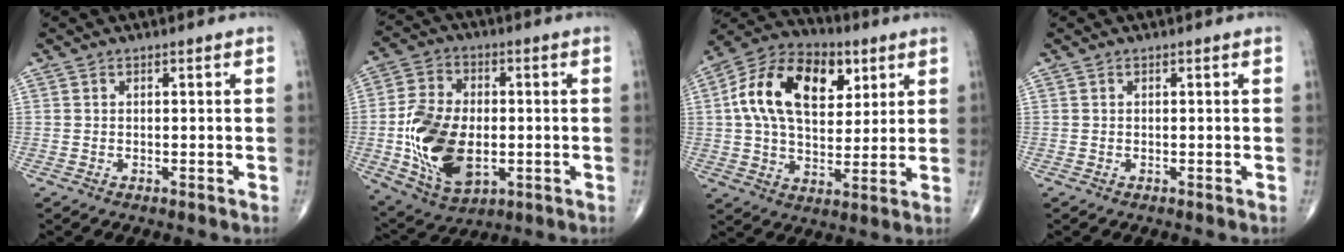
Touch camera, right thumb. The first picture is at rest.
{"total": 17.1, "force": [-2.2, 10.5, 13.4], "torque": [-0.238, 0.000, -0.025]}
{"total": 19.3, "force": [5.7, 11.9, 14.0], "torque": [-0.220, 0.001, 0.089]}
{"total": 0.0}